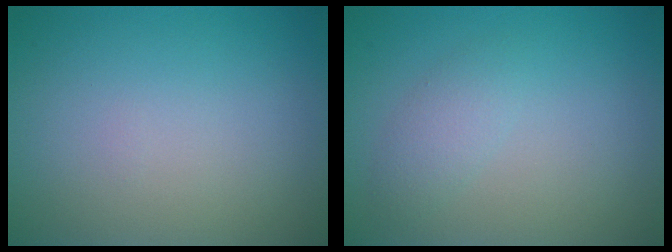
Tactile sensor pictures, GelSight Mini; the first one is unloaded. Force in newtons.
{"total": 1.7, "press": 1.7, "slide": 0.0}